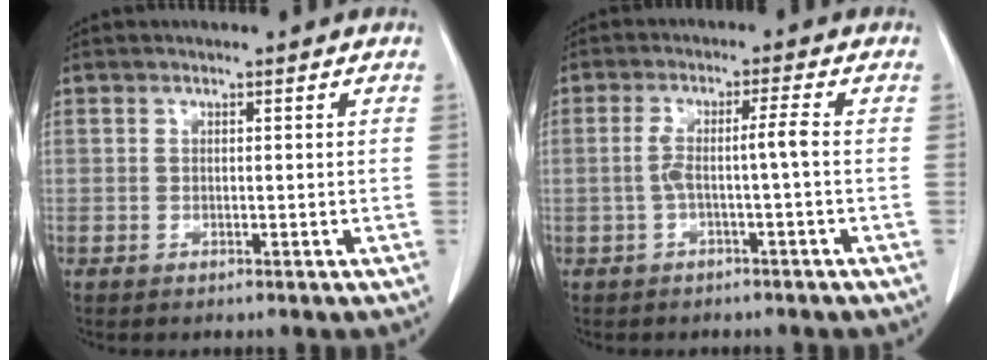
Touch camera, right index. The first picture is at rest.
{"total": 3.7, "force": [-0.8, -0.6, 3.6], "torque": [-0.072, 0.014, -0.009]}